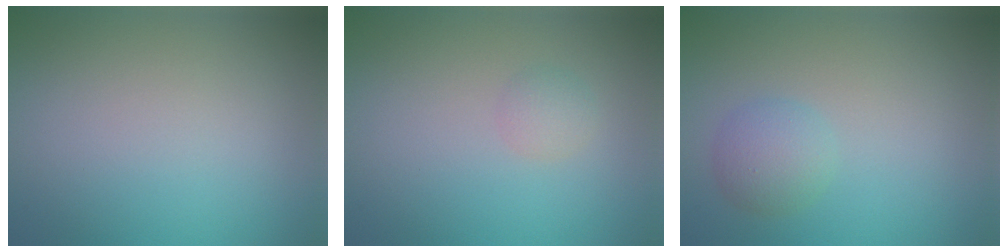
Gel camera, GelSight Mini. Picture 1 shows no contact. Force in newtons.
{"total": 1.2, "press": 1.2, "slide": 0.0}
{"total": 2.3, "press": 2.3, "slide": 0.1}